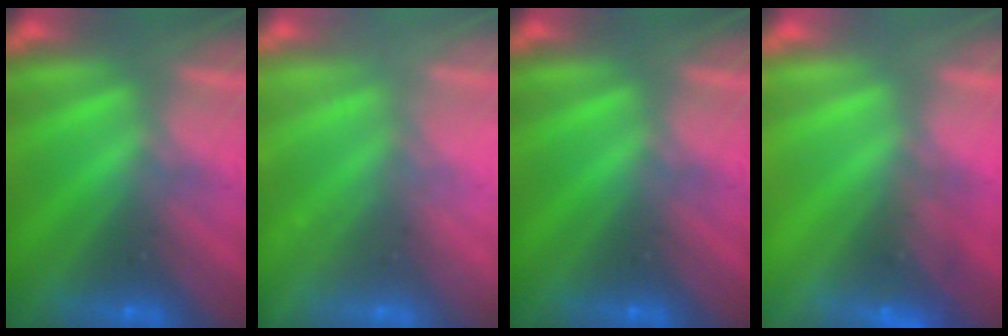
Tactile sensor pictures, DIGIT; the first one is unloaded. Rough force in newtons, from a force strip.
{"total": 2.3}
{"total": 0.0}
{"total": 2.5}